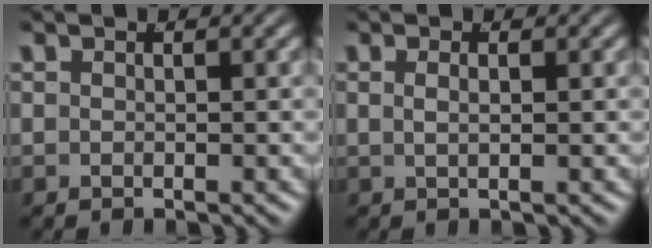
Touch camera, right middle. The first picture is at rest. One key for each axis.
{"total": 1.0, "fx": 0.4, "fy": -0.3, "fz": 0.8, "tx": -0.013, "ty": 0.008, "tz": 0.005}